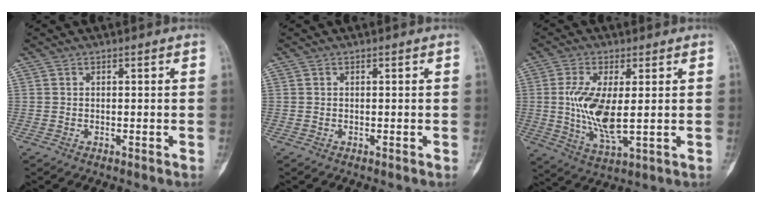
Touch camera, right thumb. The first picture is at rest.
{"total": 0.0}
{"total": 10.8, "force": [0.5, 4.1, 10.0], "torque": [-0.209, -0.019, 0.017]}